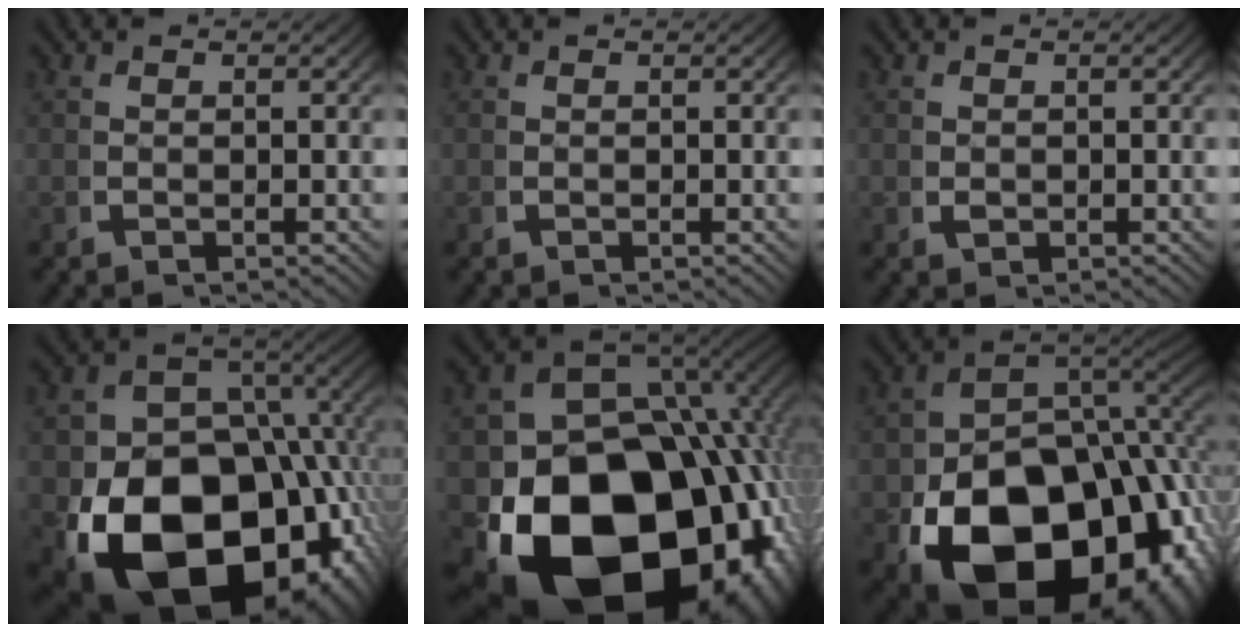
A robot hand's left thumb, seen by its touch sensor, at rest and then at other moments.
{"total": 1.4, "force": [0.1, -1.0, -0.9], "torque": [0.012, 0.010, -0.002]}
{"total": 0.5, "force": [0.4, 0.0, -0.3], "torque": [0.000, 0.005, 0.008]}
{"total": 23.7, "force": [-6.0, 14.8, 17.5], "torque": [-0.327, -0.076, -0.056]}
{"total": 29.2, "force": [-6.9, 17.7, 22.1], "torque": [-0.405, -0.085, -0.066]}
{"total": 26.0, "force": [-6.4, 16.1, 19.4], "torque": [-0.335, -0.060, -0.066]}